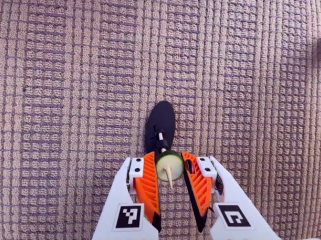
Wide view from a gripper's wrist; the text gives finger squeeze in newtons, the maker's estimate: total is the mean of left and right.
{"total": 9.3, "left": 9.4, "right": 9.2}